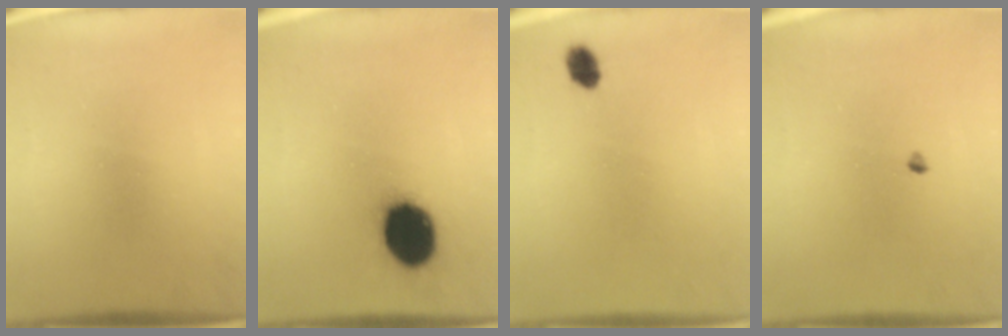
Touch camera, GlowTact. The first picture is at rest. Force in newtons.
{"total": 15.6}
{"total": 2.9}
{"total": 0.7}